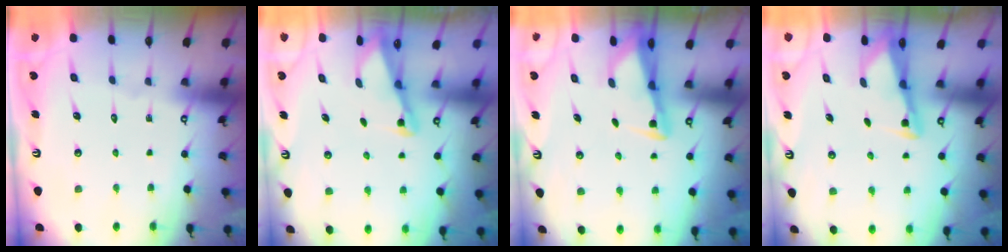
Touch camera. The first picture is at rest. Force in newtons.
{"total": 1.9, "press": 1.9, "slide": 0.4}
{"total": 2.6, "press": 2.6, "slide": 0.5}
{"total": 2.7, "press": 2.7, "slide": 0.1}